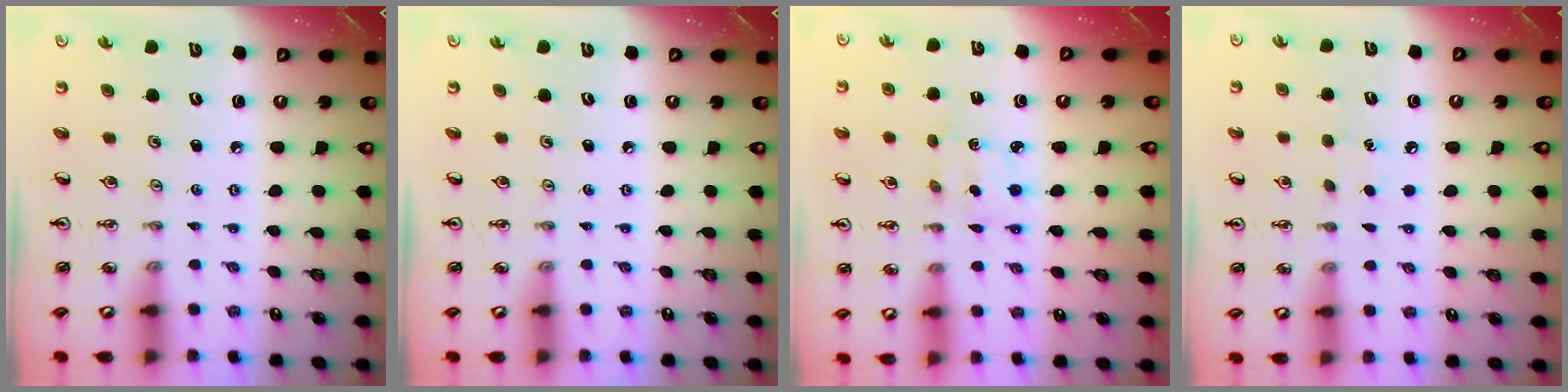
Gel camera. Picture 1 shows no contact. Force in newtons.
{"total": 0.0}
{"total": 1.9, "press": 1.7, "slide": 0.8}
{"total": 5.8, "press": 5.8, "slide": 0.7}